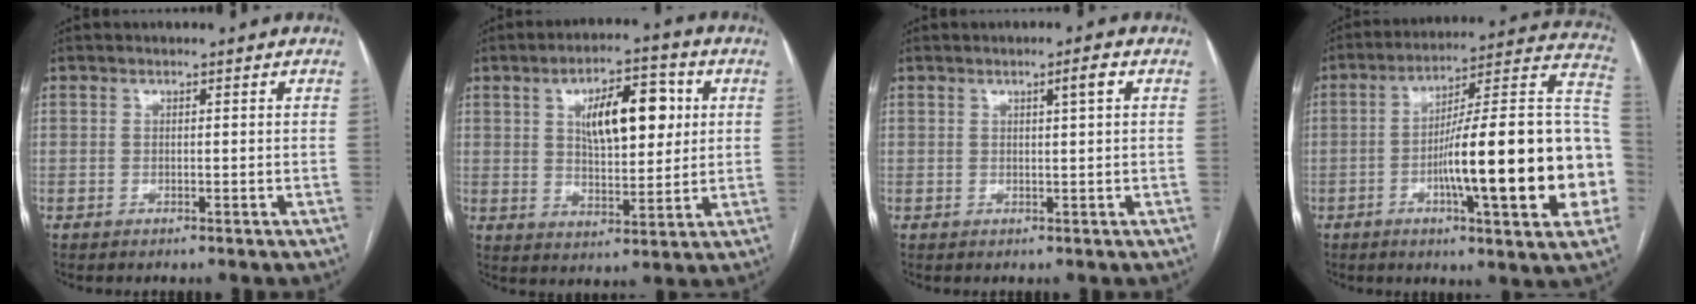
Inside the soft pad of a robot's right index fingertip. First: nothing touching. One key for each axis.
{"total": 11.2, "fx": 3.1, "fy": 4.4, "fz": 9.8, "tx": -0.157, "ty": 0.017, "tz": 0.054}
{"total": 2.0, "fx": 0.7, "fy": -0.2, "fz": 1.9, "tx": -0.031, "ty": 0.001, "tz": 0.012}
{"total": 26.2, "fx": -4.9, "fy": 3.2, "fz": 25.6, "tx": -0.289, "ty": 0.022, "tz": -0.074}